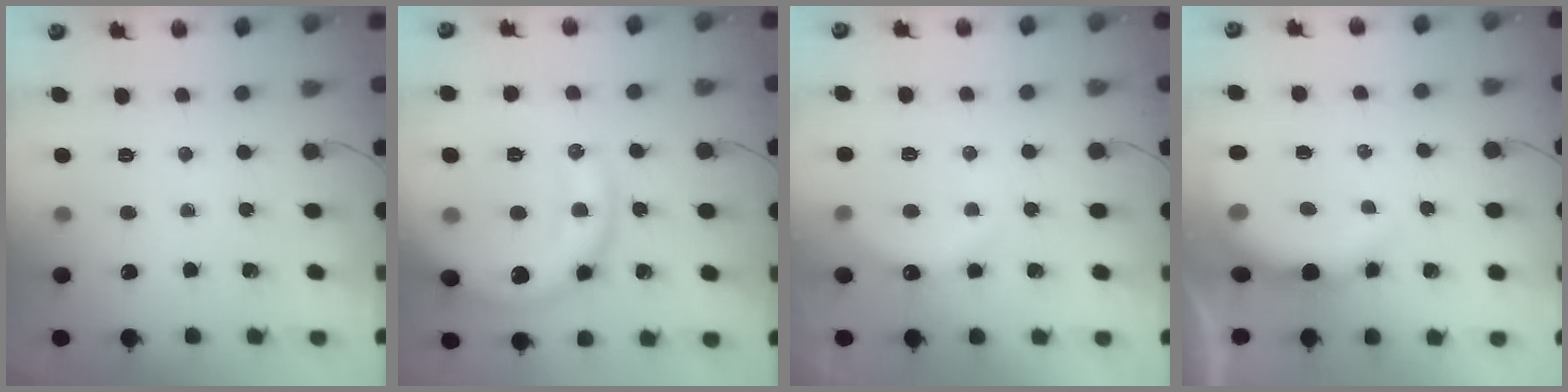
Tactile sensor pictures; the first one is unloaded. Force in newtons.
{"total": 15.6, "press": 15.5, "slide": 1.1}
{"total": 5.2, "press": 5.0, "slide": 1.4}
{"total": 8.1, "press": 8.0, "slide": 1.2}